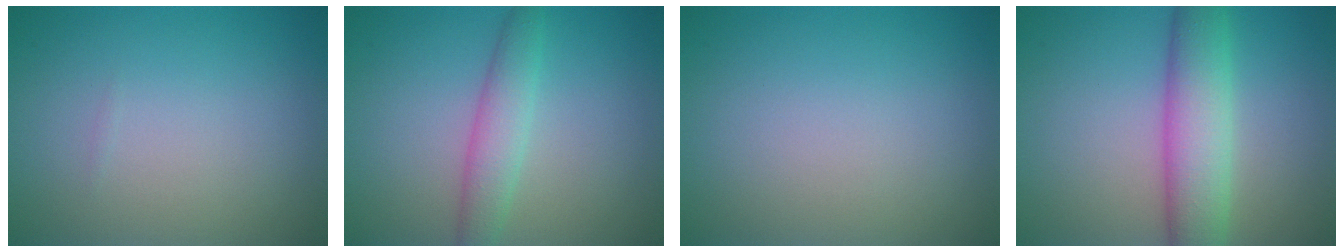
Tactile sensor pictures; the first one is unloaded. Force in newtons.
{"total": 2.9, "press": 2.9, "slide": 0.2}
{"total": 0.0}
{"total": 5.9, "press": 5.9, "slide": 0.1}